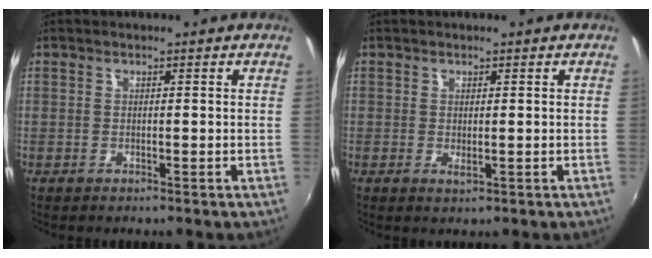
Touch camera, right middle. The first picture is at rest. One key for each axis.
{"total": 1.0, "fx": 0.0, "fy": 0.3, "fz": 0.9, "tx": -0.015, "ty": -0.001, "tz": 0.002}